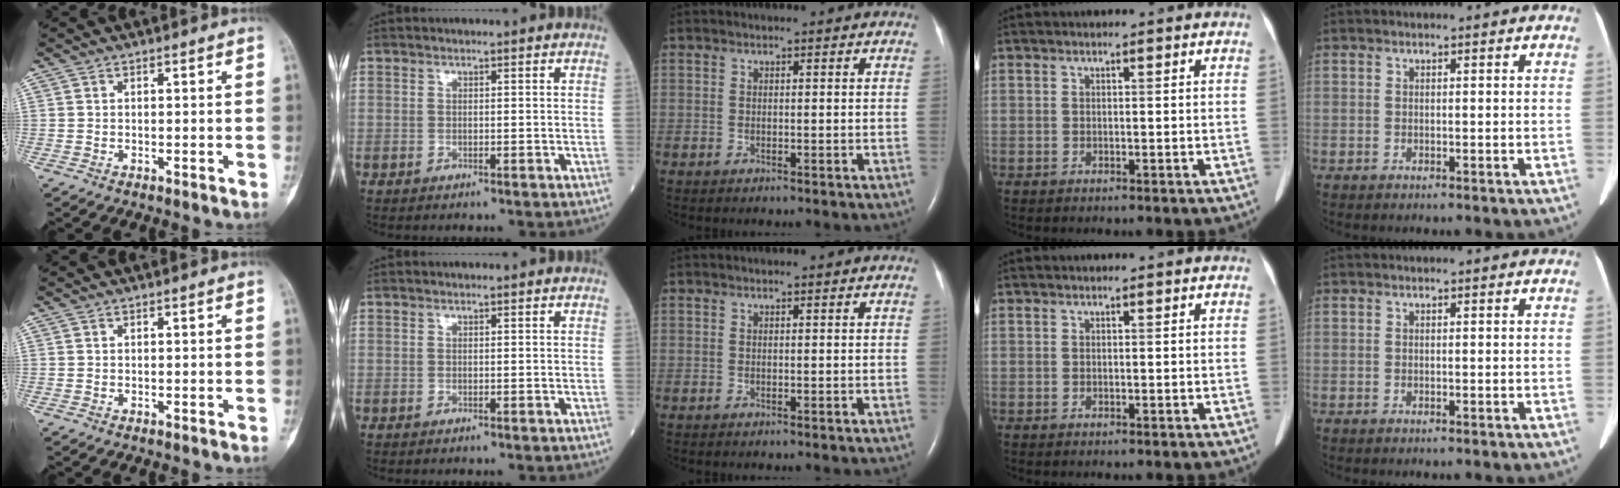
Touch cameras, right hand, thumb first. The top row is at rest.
{}